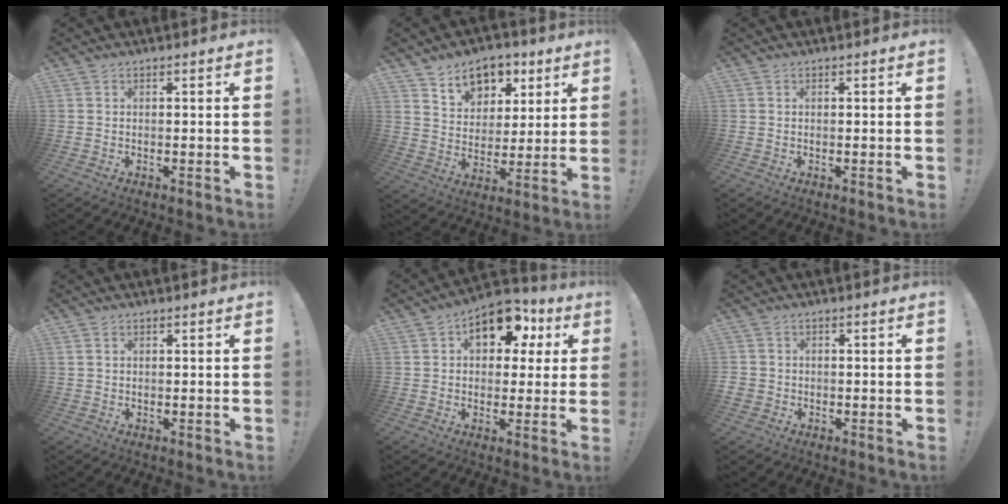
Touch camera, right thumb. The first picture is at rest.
{"total": 10.8, "force": [7.0, 7.5, 3.6], "torque": [-0.047, -0.046, 0.133]}
{"total": 0.0}
{"total": 1.4, "force": [0.8, 1.2, -0.1], "torque": [0.000, 0.004, 0.015]}
{"total": 13.7, "force": [5.9, 8.6, 8.8], "torque": [-0.110, -0.022, 0.104]}
{"total": 2.5, "force": [-0.7, 2.3, 0.8], "torque": [-0.020, 0.008, -0.010]}